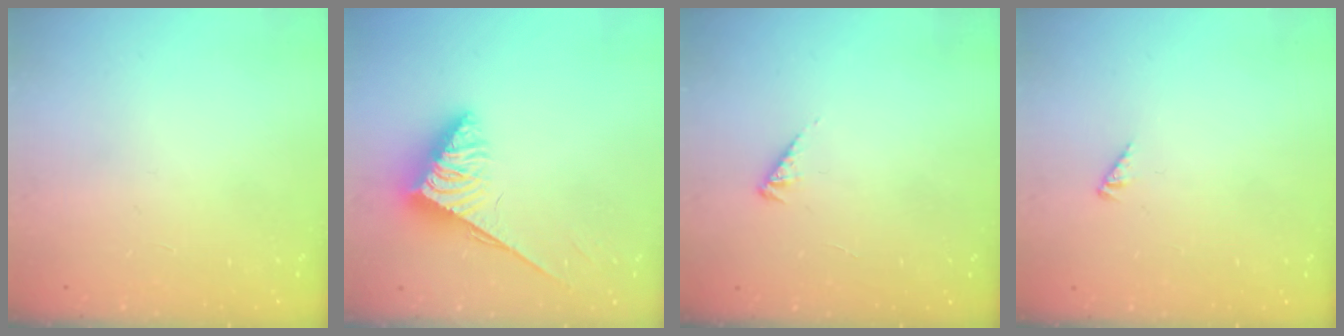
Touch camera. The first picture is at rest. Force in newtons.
{"total": 3.8, "press": 3.8, "slide": 0.6}
{"total": 2.3, "press": 2.3, "slide": 0.5}
{"total": 0.7, "press": 0.7, "slide": 0.3}